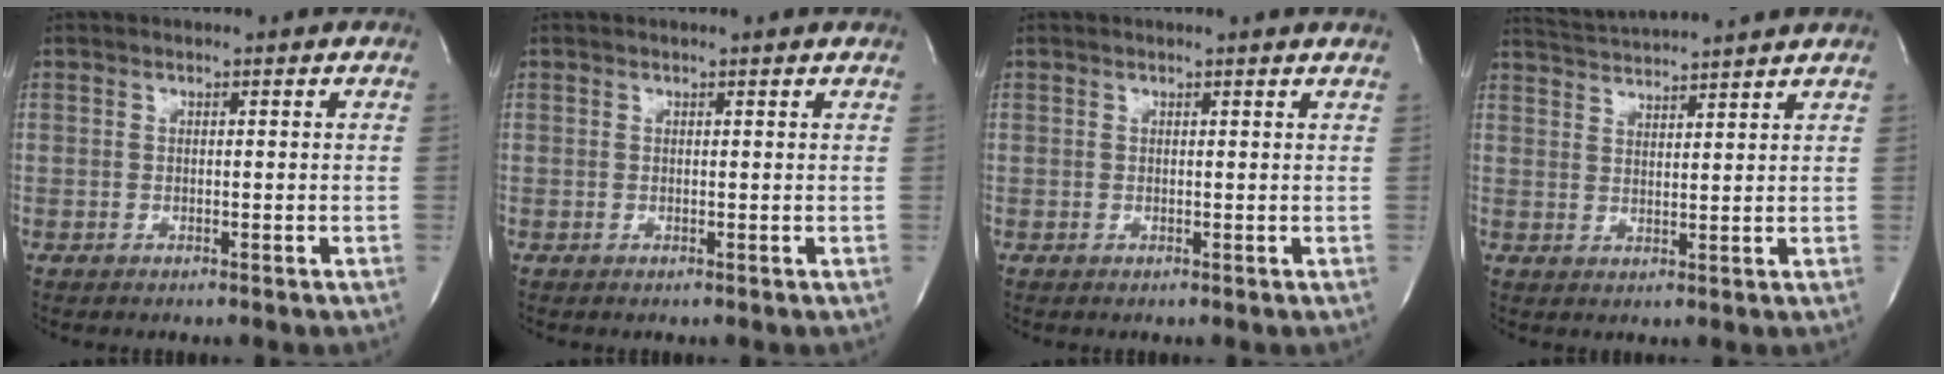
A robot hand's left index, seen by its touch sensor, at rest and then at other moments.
{"total": 0.7, "force": [0.6, -0.1, 0.2], "torque": [-0.010, -0.009, 0.005]}
{"total": 1.5, "force": [1.4, -0.4, 0.3], "torque": [-0.017, -0.009, 0.008]}
{"total": 8.5, "force": [8.1, -1.3, 2.3], "torque": [-0.051, 0.015, 0.124]}